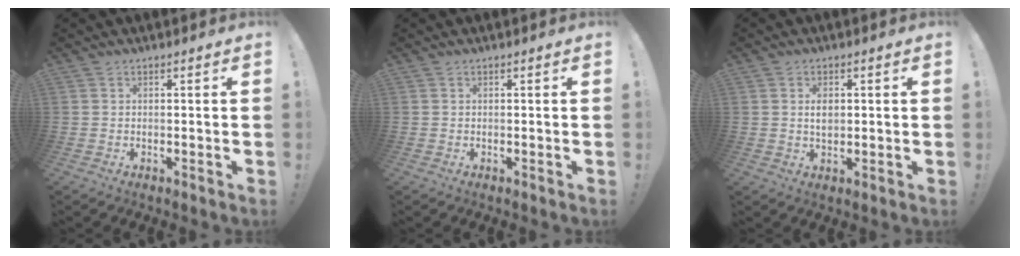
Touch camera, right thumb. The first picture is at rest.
{"total": 0.0}
{"total": 3.5, "force": [0.5, 2.0, 2.8], "torque": [-0.032, -0.004, 0.003]}